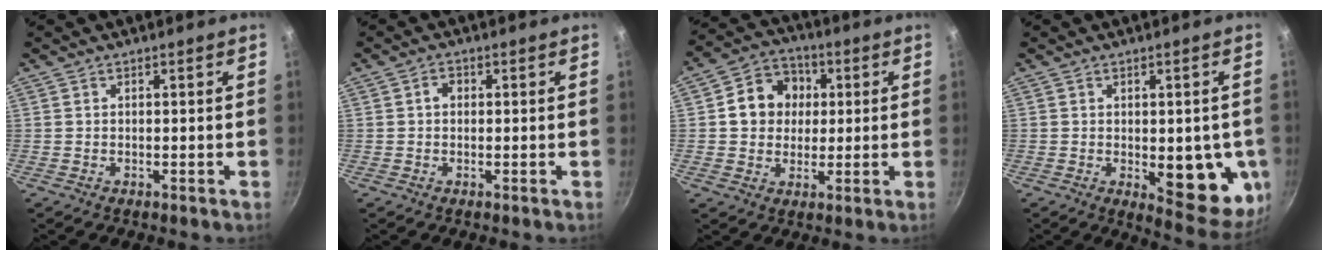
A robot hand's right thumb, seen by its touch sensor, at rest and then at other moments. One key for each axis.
{"total": 1.8, "fx": 0.2, "fy": 1.5, "fz": 1.1, "tx": -0.013, "ty": 0.006, "tz": -0.001}
{"total": 10.5, "fx": 1.8, "fy": 9.2, "fz": 4.8, "tx": -0.042, "ty": 0.012, "tz": 0.017}
{"total": 13.4, "fx": -1.8, "fy": 5.8, "fz": 11.9, "tx": -0.097, "ty": -0.021, "tz": -0.016}